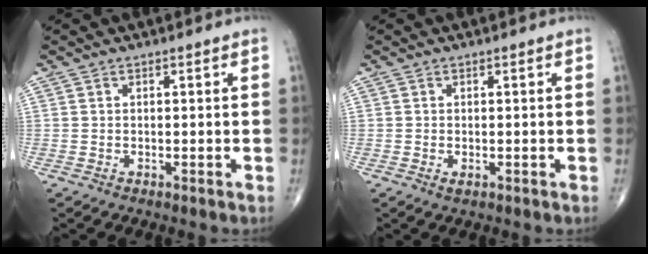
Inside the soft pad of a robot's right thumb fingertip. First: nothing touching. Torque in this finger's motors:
{"motor_torque": [-0.05, -0.03, -0.23, -0.10, -0.01]}